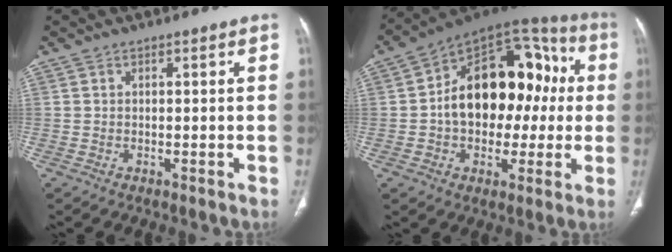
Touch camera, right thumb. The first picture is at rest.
{"total": 23.0, "force": [0.6, 14.9, 17.5], "torque": [-0.225, 0.050, 0.008]}